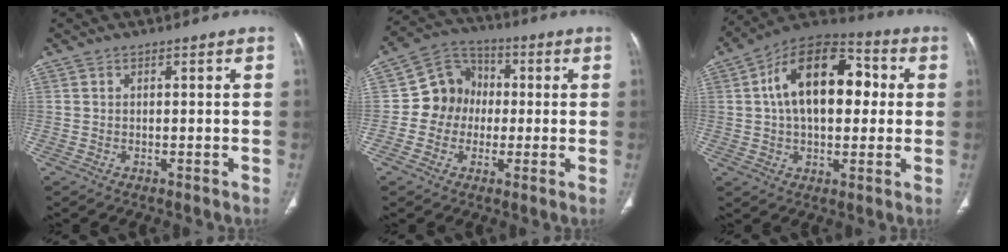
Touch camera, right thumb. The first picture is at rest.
{"total": 9.7, "force": [-0.7, 9.0, 3.7], "torque": [-0.026, 0.027, -0.025]}
{"total": 18.8, "force": [3.0, 11.2, 14.9], "torque": [-0.209, 0.028, 0.039]}